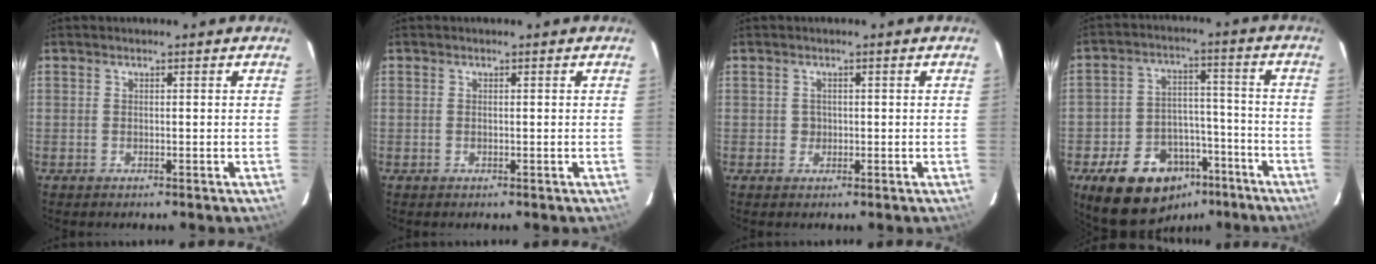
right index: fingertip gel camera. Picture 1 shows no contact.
{"total": 0.0}
{"total": 1.5, "force": [-0.1, 1.5, 0.1], "torque": [0.003, 0.002, 0.001]}
{"total": 16.9, "force": [-10.3, 11.2, 7.3], "torque": [-0.161, 0.034, -0.137]}